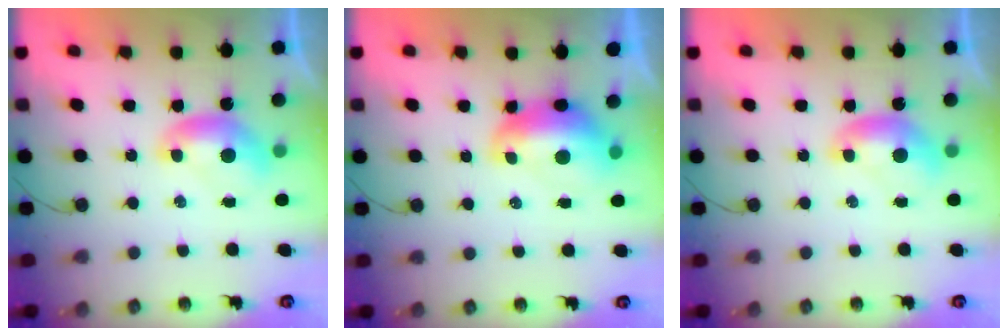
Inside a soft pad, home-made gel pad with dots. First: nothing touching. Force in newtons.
{"total": 2.9, "press": 2.8, "slide": 0.7}
{"total": 0.0}